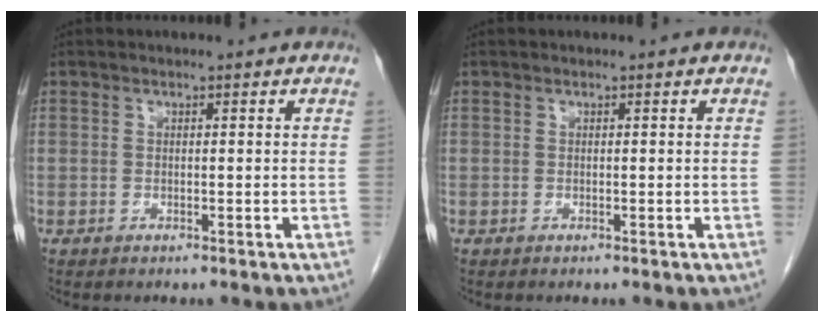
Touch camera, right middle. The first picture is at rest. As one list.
[{"total": 0.0}]